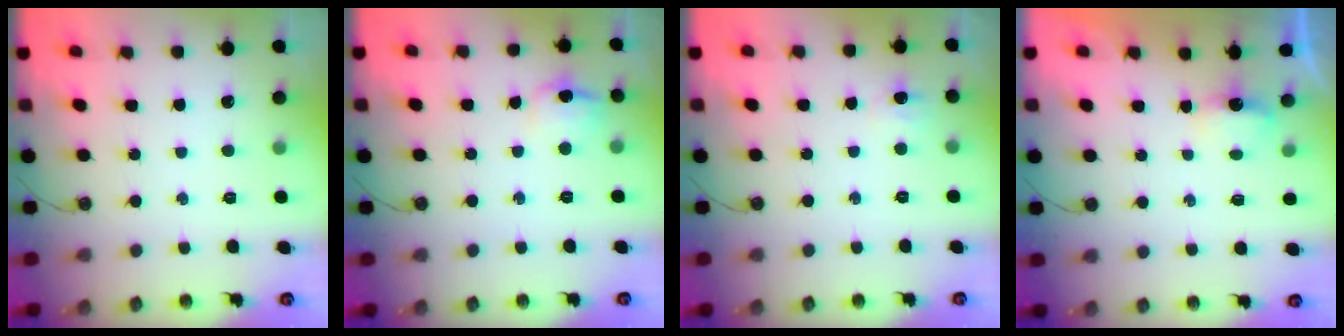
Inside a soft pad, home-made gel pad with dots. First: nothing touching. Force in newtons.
{"total": 9.1, "press": 9.1, "slide": 0.9}
{"total": 5.5, "press": 5.4, "slide": 1.2}
{"total": 3.1, "press": 3.0, "slide": 0.5}